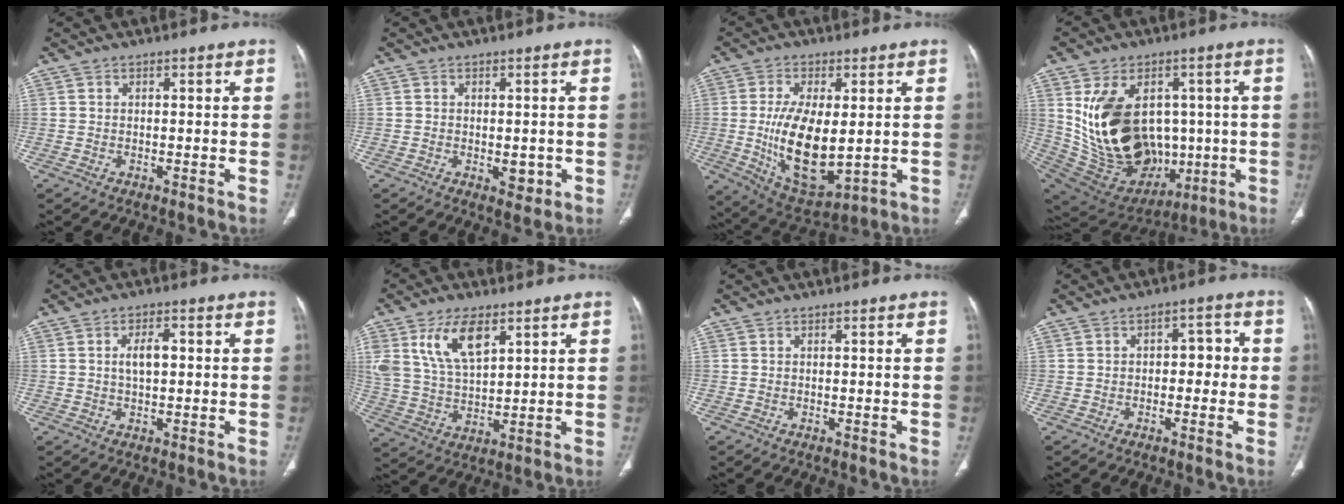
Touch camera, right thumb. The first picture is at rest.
{"total": 3.0, "force": [-0.6, 1.8, 2.3], "torque": [-0.017, -0.003, -0.002]}
{"total": 15.5, "force": [-0.4, 7.3, 13.7], "torque": [-0.237, -0.024, 0.012]}
{"total": 26.0, "force": [0.9, 17.8, 18.9], "torque": [-0.324, -0.001, 0.062]}
{"total": 4.1, "force": [0.5, 2.0, 3.5], "torque": [-0.064, 0.005, 0.010]}
{"total": 11.6, "force": [5.8, 5.7, 8.3], "torque": [-0.151, -0.021, 0.122]}
{"total": 0.0}
{"total": 4.5, "force": [-0.3, 2.9, 3.4], "torque": [-0.022, 0.020, -0.011]}